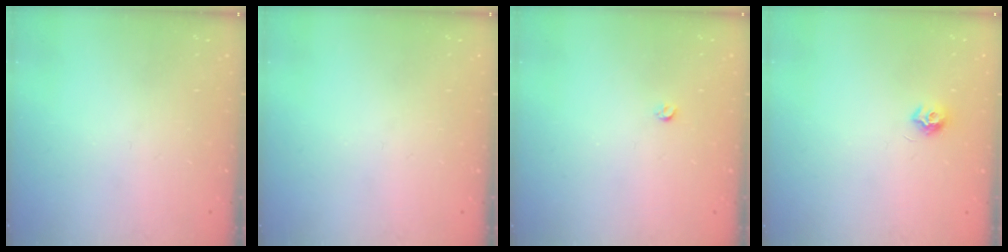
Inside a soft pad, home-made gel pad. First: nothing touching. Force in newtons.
{"total": 0.0}
{"total": 2.8, "press": 2.8, "slide": 0.5}
{"total": 7.2, "press": 7.2, "slide": 0.4}